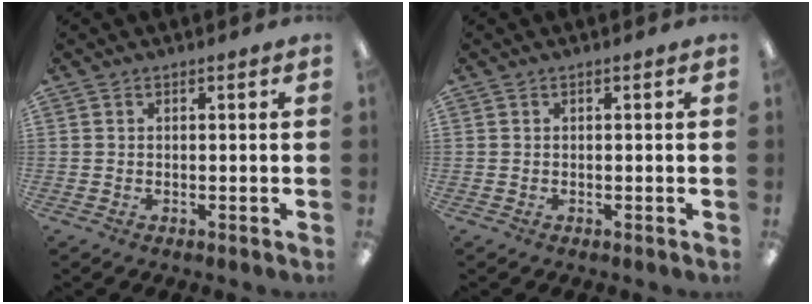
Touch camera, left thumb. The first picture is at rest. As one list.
[{"total": 0.0}]